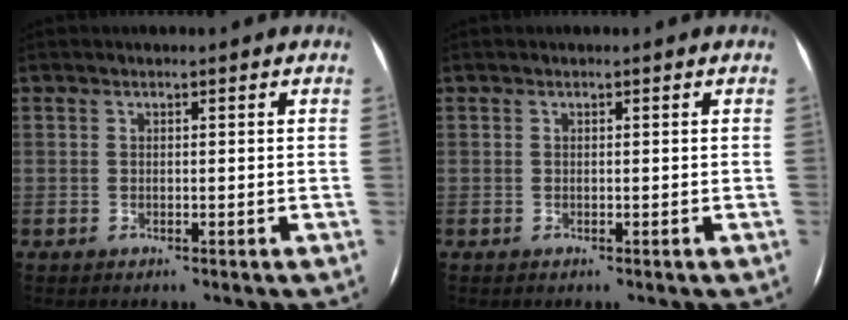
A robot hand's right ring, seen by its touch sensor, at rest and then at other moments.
{"total": 0.0}